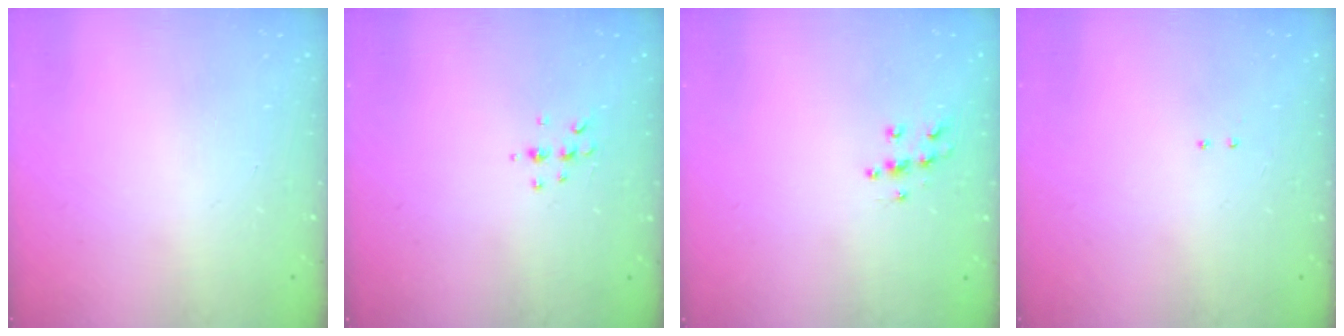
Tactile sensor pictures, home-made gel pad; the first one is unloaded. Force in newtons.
{"total": 5.1, "press": 4.9, "slide": 1.4}
{"total": 6.2, "press": 6.2, "slide": 0.2}
{"total": 2.0, "press": 2.0, "slide": 0.4}